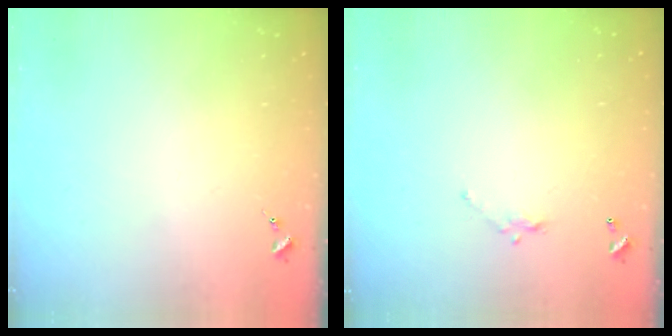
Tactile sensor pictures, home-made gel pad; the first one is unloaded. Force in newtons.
{"total": 4.8, "press": 4.8, "slide": 0.3}